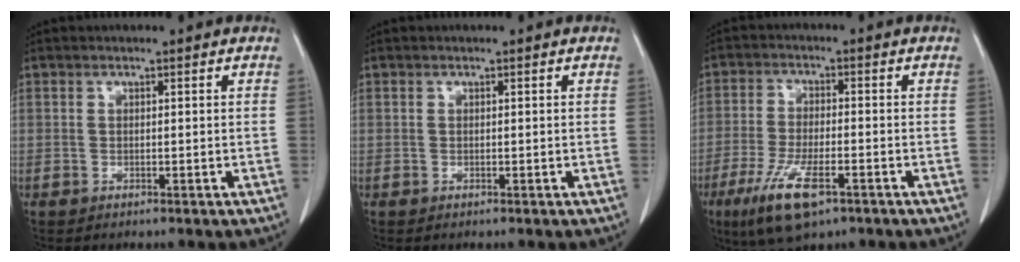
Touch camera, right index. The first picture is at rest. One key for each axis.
{"total": 0.0}
{"total": 9.8, "fx": -5.3, "fy": 2.6, "fz": 7.9, "tx": -0.156, "ty": -0.021, "tz": -0.087}